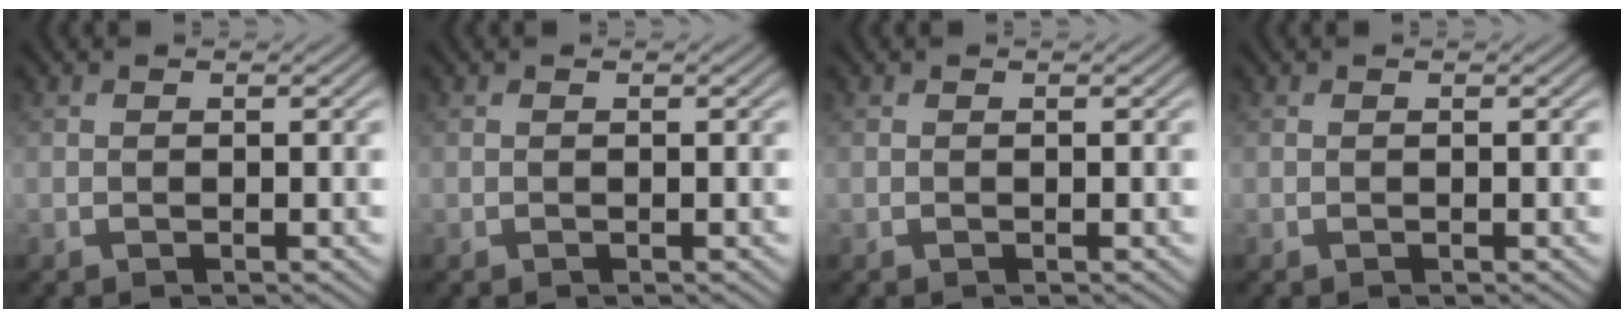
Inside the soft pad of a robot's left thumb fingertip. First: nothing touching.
{"total": 0.0}
{"total": 0.0}
{"total": 0.0}